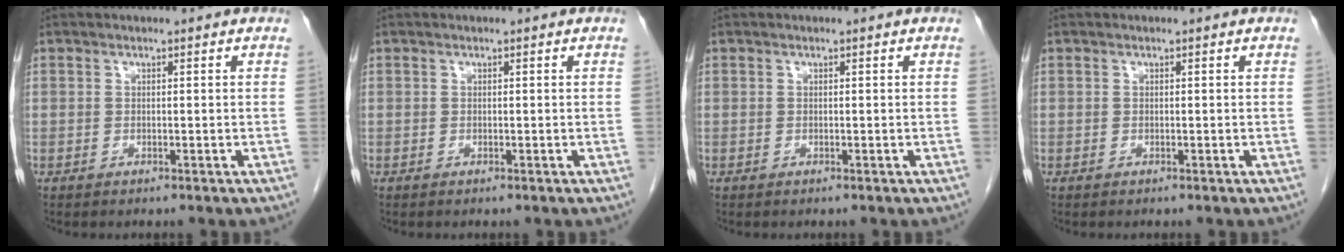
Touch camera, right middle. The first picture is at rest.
{"total": 0.0}
{"total": 0.0}
{"total": 0.0}